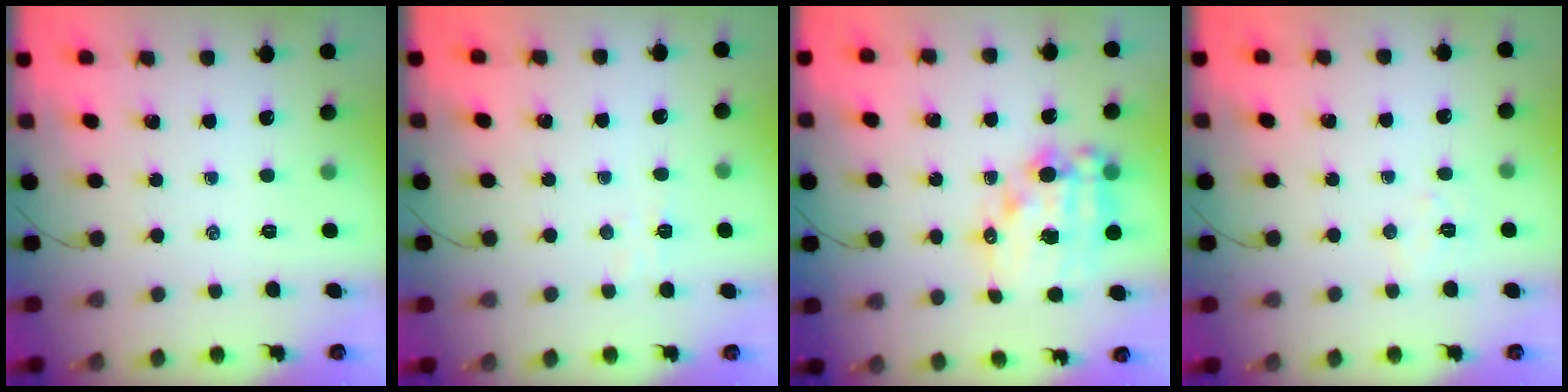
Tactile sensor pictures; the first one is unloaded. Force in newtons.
{"total": 3.0, "press": 2.9, "slide": 0.8}
{"total": 16.1, "press": 15.7, "slide": 3.5}
{"total": 5.1, "press": 5.0, "slide": 1.1}